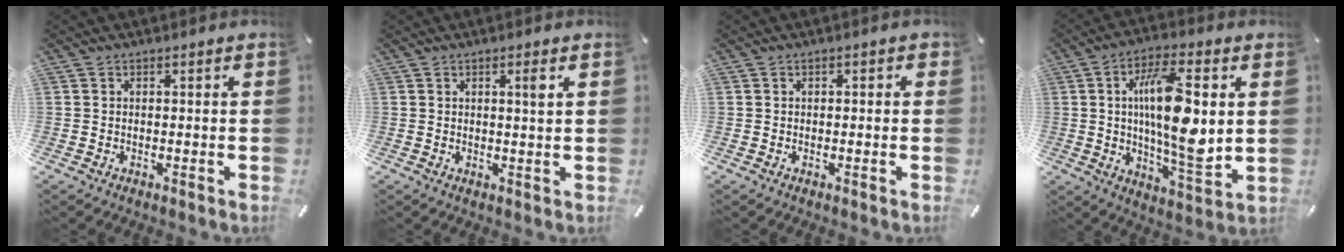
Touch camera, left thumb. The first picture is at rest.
{"total": 2.4, "force": [1.0, 0.0, 2.2], "torque": [-0.038, -0.005, 0.014]}
{"total": 0.9, "force": [-0.3, 0.7, 0.5], "torque": [-0.009, 0.004, -0.007]}
{"total": 17.7, "force": [2.5, 6.0, 16.5], "torque": [-0.311, -0.017, 0.033]}